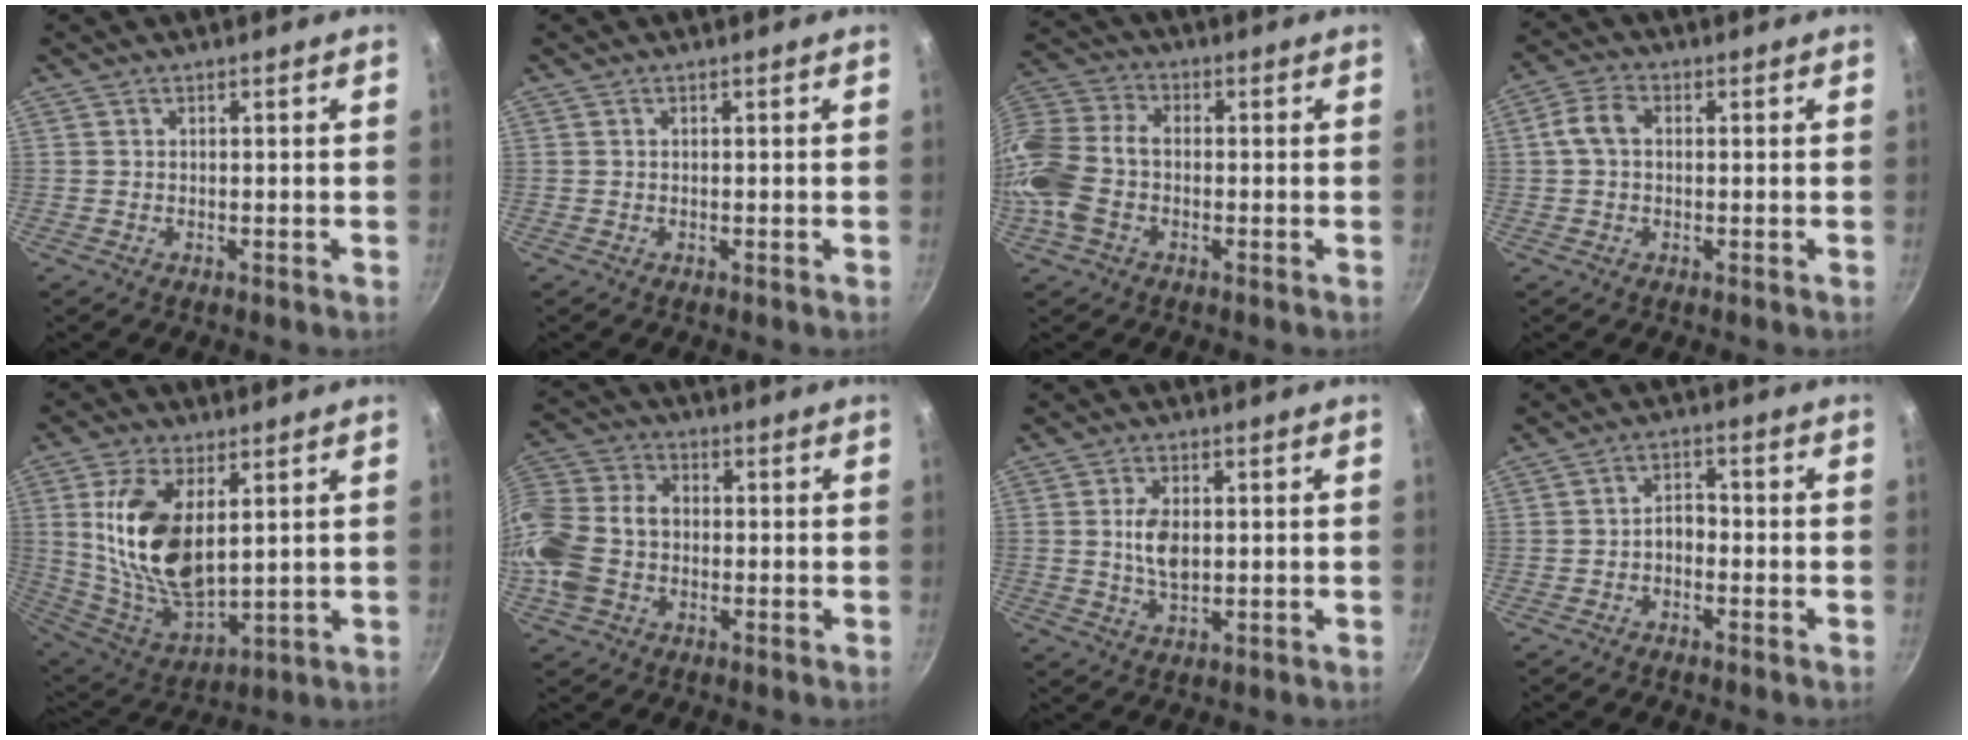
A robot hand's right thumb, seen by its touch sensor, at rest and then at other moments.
{"total": 0.0}
{"total": 14.4, "force": [-2.1, 9.8, 10.4], "torque": [-0.254, 0.026, -0.044]}
{"total": 4.9, "force": [0.5, 3.4, 3.5], "torque": [-0.071, 0.016, 0.004]}
{"total": 18.2, "force": [4.0, 9.2, 15.1], "torque": [-0.281, -0.023, 0.091]}
{"total": 15.6, "force": [-1.6, 11.3, 10.6], "torque": [-0.245, 0.028, -0.032]}
{"total": 6.0, "force": [0.5, 3.4, 5.0], "torque": [-0.090, -0.005, 0.012]}
{"total": 3.2, "force": [-1.2, 2.1, 2.1], "torque": [-0.022, 0.020, -0.029]}